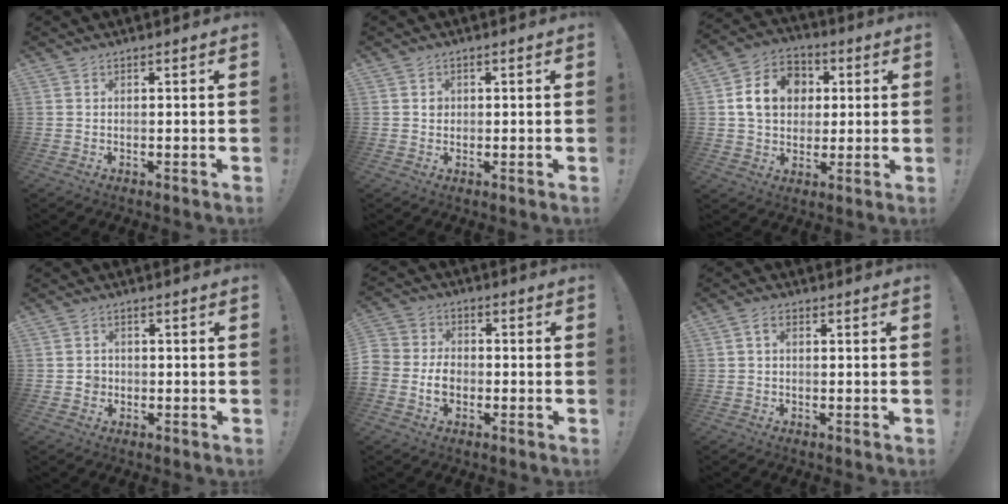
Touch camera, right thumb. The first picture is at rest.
{"total": 1.6, "force": [0.2, 1.4, 0.6], "torque": [-0.004, 0.001, 0.001]}
{"total": 14.0, "force": [2.8, 11.5, 7.5], "torque": [-0.105, 0.006, 0.060]}
{"total": 2.5, "force": [-0.6, 2.3, 0.8], "torque": [-0.013, 0.003, -0.012]}
{"total": 6.3, "force": [-2.5, 5.1, 2.7], "torque": [-0.049, 0.012, -0.044]}
{"total": 2.2, "force": [0.2, 1.3, 1.8], "torque": [-0.032, 0.007, 0.002]}